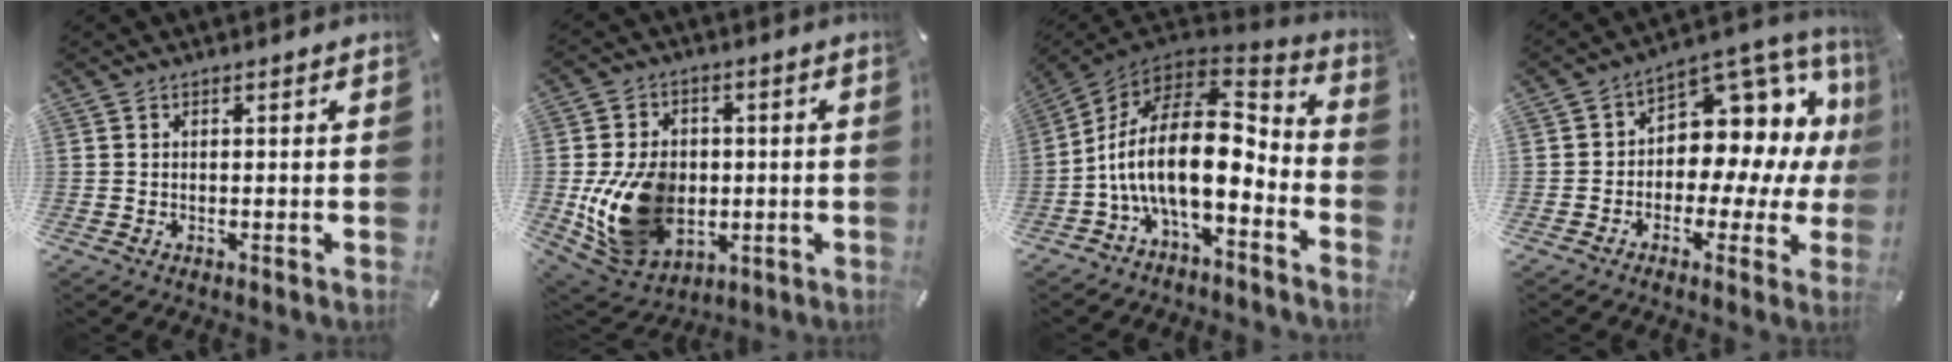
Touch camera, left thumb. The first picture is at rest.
{"total": 16.9, "force": [-2.0, 13.0, 10.7], "torque": [-0.215, -0.005, -0.031]}
{"total": 20.7, "force": [-2.5, 10.7, 17.5], "torque": [-0.351, -0.005, -0.045]}
{"total": 10.7, "force": [2.5, 8.2, 6.5], "torque": [-0.078, -0.044, 0.043]}